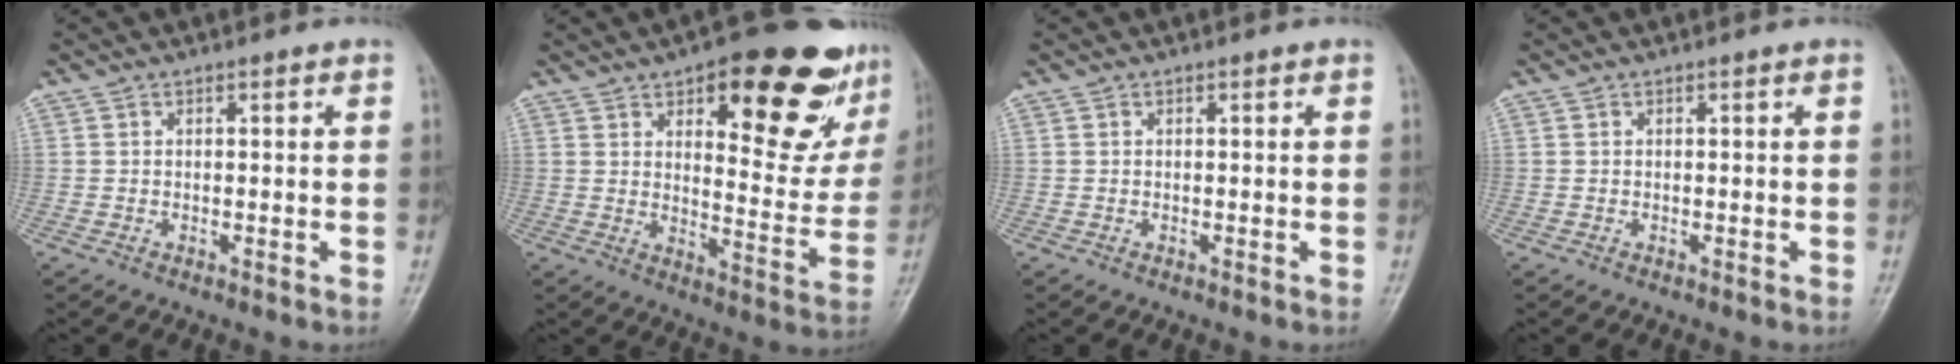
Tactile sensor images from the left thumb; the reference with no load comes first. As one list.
[{"total": 22.5, "force": [12.5, 8.6, 16.6], "torque": [-0.160, -0.049, 0.172]}, {"total": 0.0}, {"total": 0.0}]